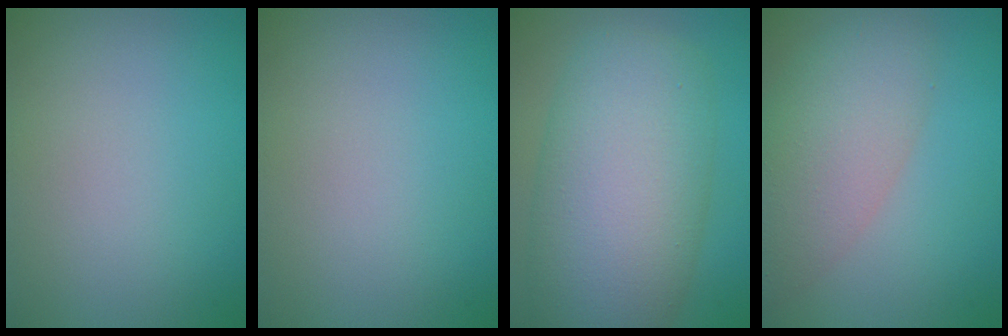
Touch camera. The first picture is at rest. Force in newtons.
{"total": 0.0}
{"total": 11.3, "press": 11.3, "slide": 0.3}
{"total": 6.3, "press": 6.2, "slide": 0.8}